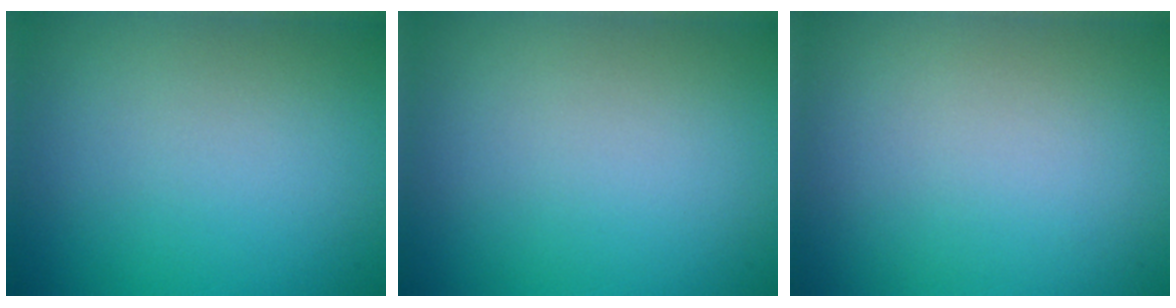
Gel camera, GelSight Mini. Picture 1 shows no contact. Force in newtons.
{"total": 0.0}
{"total": 0.0}